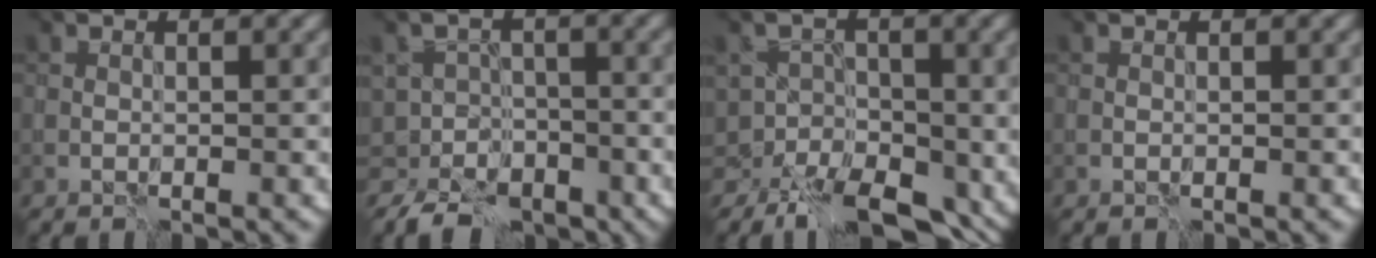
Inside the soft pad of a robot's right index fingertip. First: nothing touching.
{"total": 6.0, "force": [-4.3, 4.1, 0.6], "torque": [0.020, -0.002, -0.063]}
{"total": 7.0, "force": [-4.2, 4.8, 3.1], "torque": [-0.022, -0.005, -0.073]}
{"total": 0.0}